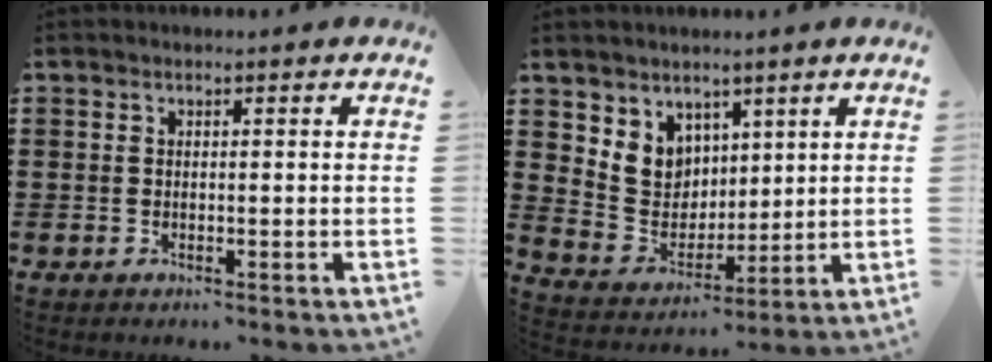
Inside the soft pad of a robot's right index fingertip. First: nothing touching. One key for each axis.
{"total": 7.0, "fx": 3.7, "fy": 5.9, "fz": 1.0, "tx": -0.058, "ty": -0.015, "tz": 0.074}